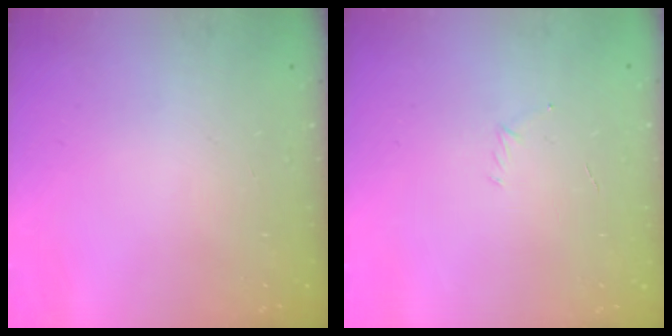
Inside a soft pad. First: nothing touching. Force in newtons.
{"total": 2.9, "press": 2.8, "slide": 0.8}